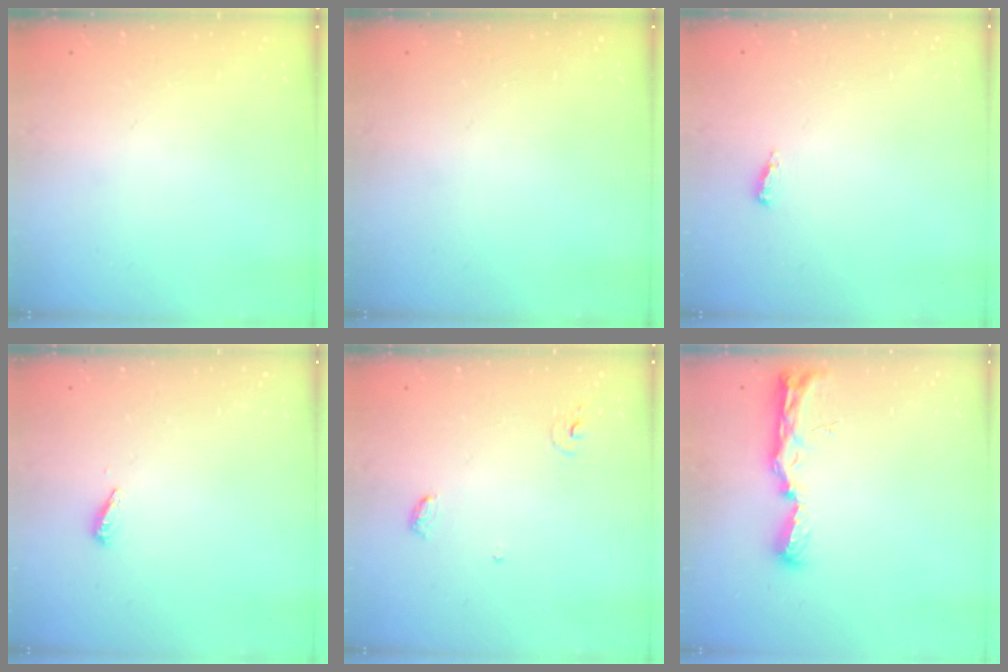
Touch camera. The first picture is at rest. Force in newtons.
{"total": 0.0}
{"total": 2.7, "press": 2.5, "slide": 1.0}
{"total": 2.9, "press": 2.9, "slide": 0.3}
{"total": 4.0, "press": 4.0, "slide": 0.3}
{"total": 11.3, "press": 10.0, "slide": 5.1}